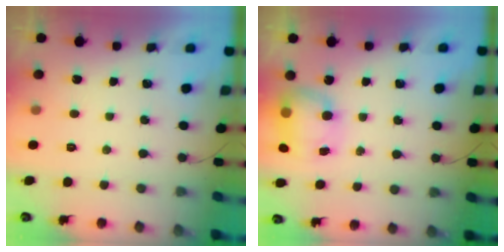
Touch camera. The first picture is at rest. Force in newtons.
{"total": 7.9, "press": 7.8, "slide": 1.1}